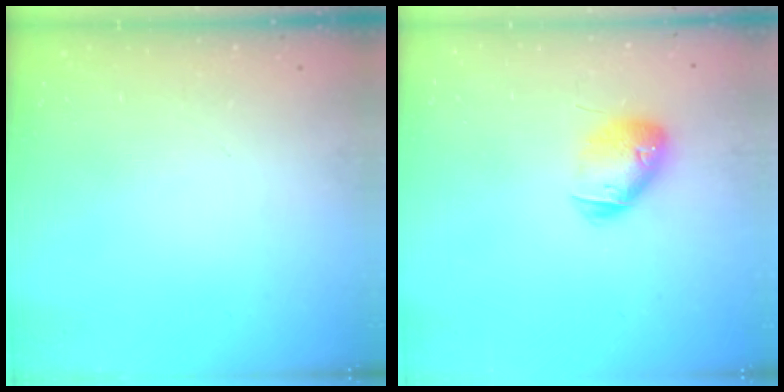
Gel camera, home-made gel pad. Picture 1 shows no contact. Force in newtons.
{"total": 12.0, "press": 11.8, "slide": 1.9}